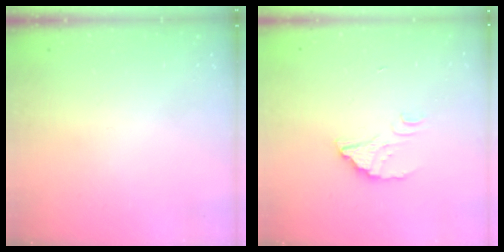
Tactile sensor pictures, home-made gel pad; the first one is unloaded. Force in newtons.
{"total": 2.2, "press": 2.2, "slide": 0.2}